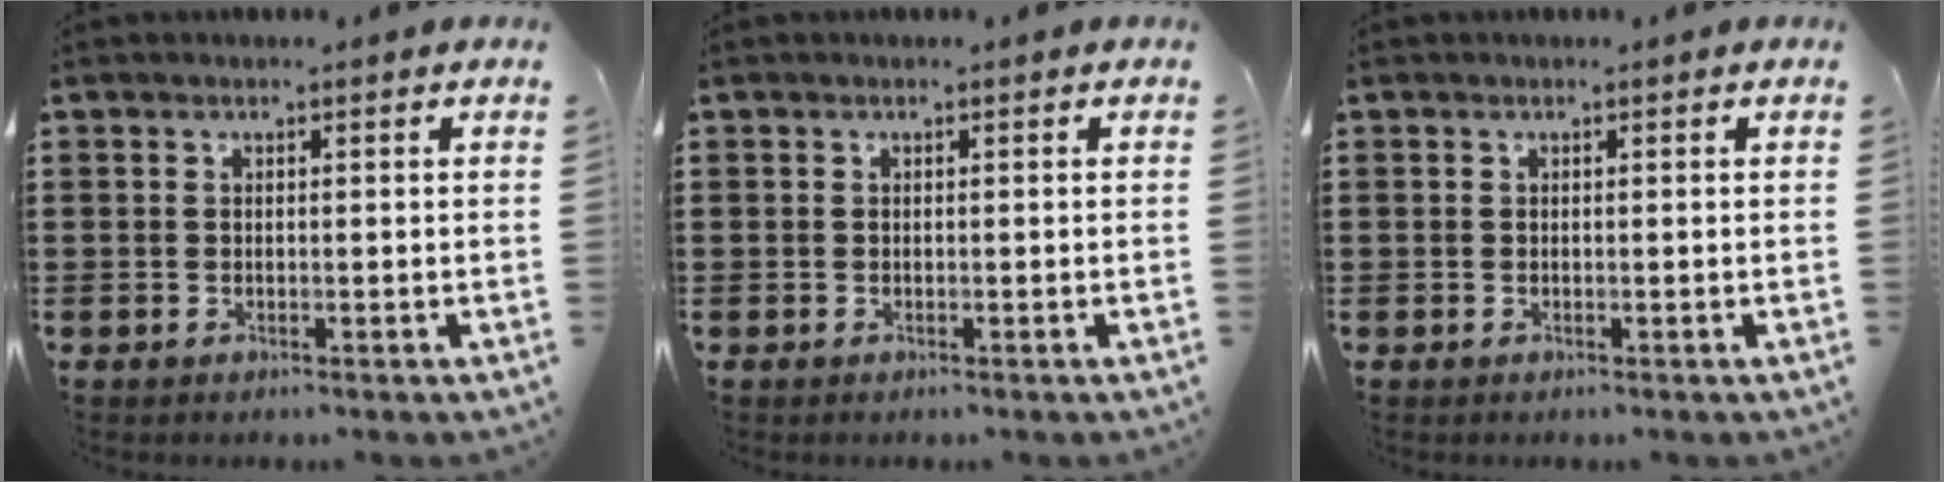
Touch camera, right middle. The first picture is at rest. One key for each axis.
{"total": 0.0}
{"total": 0.0}